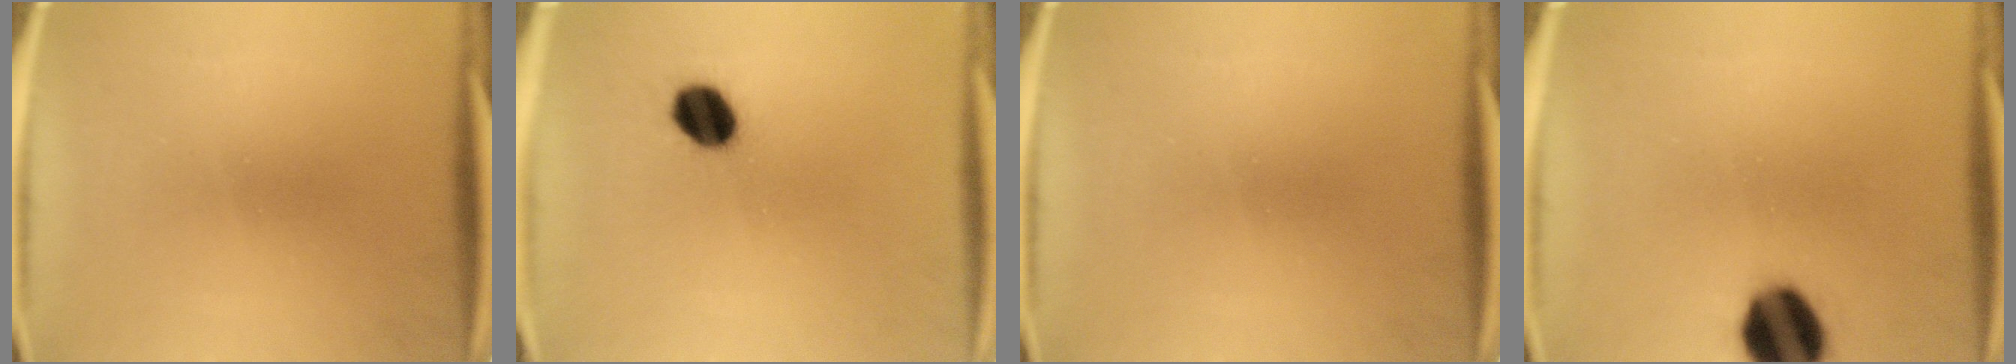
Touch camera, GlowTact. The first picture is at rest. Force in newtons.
{"total": 7.5}
{"total": 0.0}
{"total": 13.3}